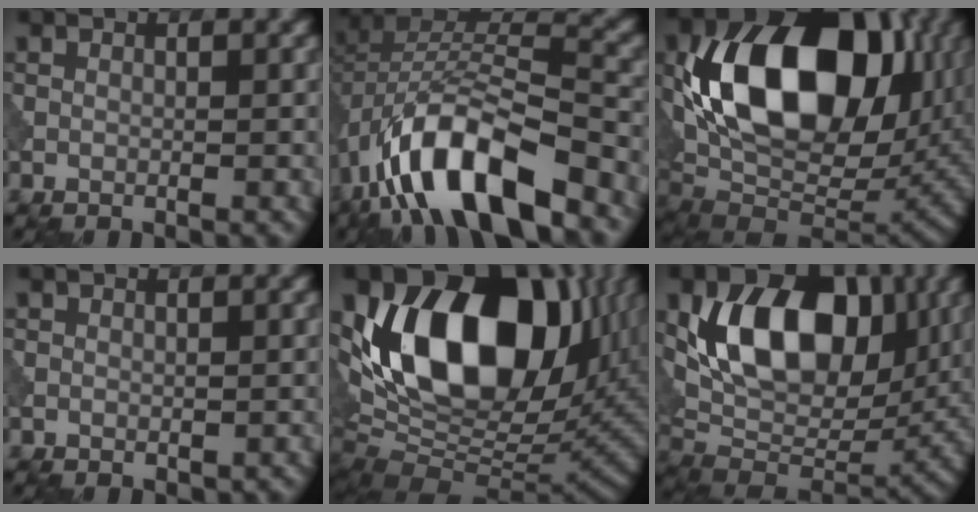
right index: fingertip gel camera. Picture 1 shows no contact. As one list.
[{"total": 12.9, "force": [-7.1, 5.3, 9.3], "torque": [-0.165, 0.007, -0.133]}, {"total": 16.7, "force": [3.7, 10.5, 12.4], "torque": [-0.214, 0.006, 0.063]}, {"total": 0.8, "force": [0.1, 0.7, 0.1], "torque": [0.003, -0.004, 0.001]}, {"total": 18.3, "force": [5.3, 11.1, 13.5], "torque": [-0.227, 0.020, 0.083]}, {"total": 12.4, "force": [2.9, 8.3, 8.8], "torque": [-0.140, -0.007, 0.050]}]